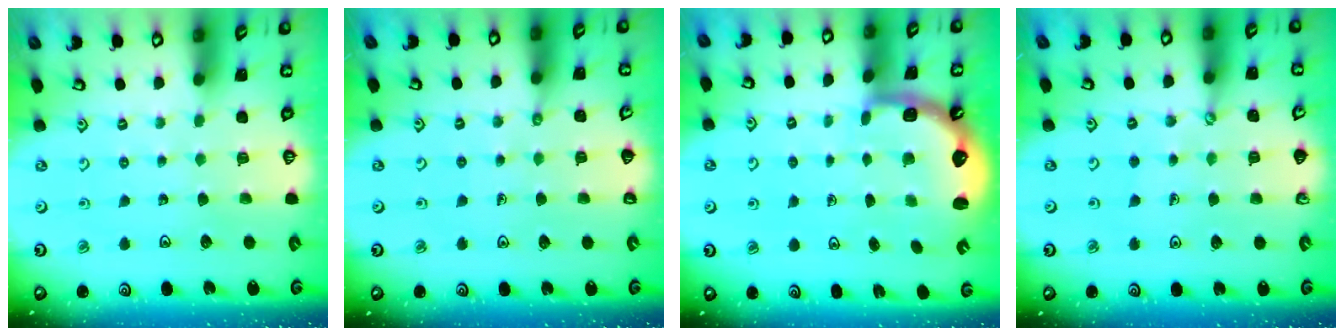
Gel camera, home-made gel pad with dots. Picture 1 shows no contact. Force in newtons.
{"total": 2.7, "press": 2.7, "slide": 0.5}
{"total": 2.9, "press": 2.4, "slide": 1.6}
{"total": 1.9, "press": 1.9, "slide": 0.1}